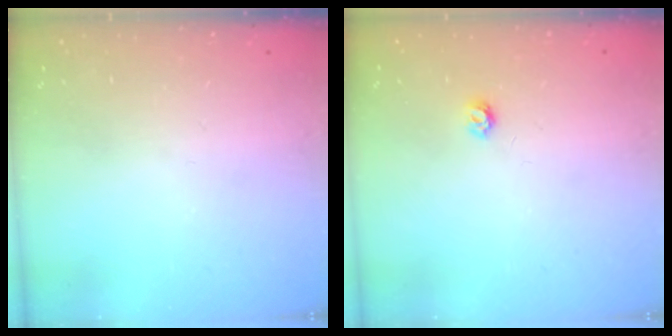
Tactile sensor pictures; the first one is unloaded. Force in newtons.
{"total": 3.6, "press": 3.6, "slide": 0.3}